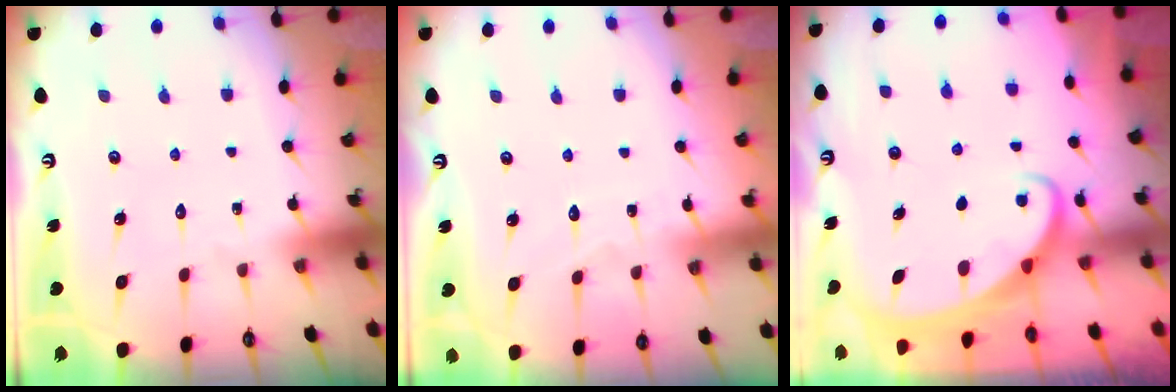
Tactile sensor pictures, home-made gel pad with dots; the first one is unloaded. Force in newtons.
{"total": 2.8, "press": 2.7, "slide": 0.4}
{"total": 2.0, "press": 2.0, "slide": 0.0}